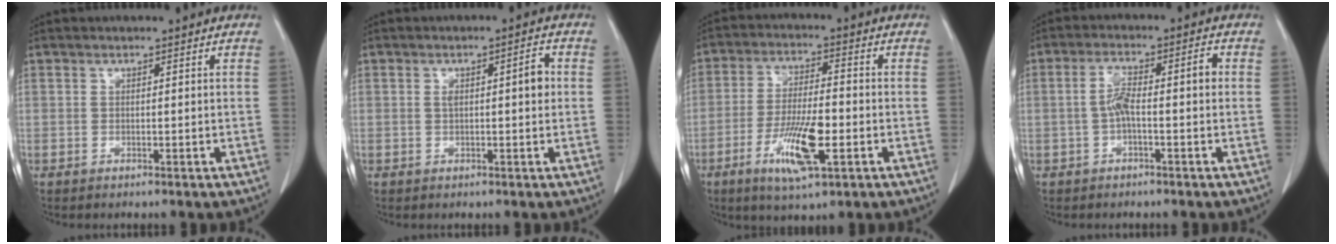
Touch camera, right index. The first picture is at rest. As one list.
[{"total": 4.0, "force": [0.6, 1.0, 3.8], "torque": [-0.061, 0.015, 0.009]}, {"total": 10.1, "force": [-3.7, 2.0, 9.2], "torque": [-0.176, -0.010, -0.064]}, {"total": 5.8, "force": [-0.4, 1.2, 5.6], "torque": [-0.108, 0.027, -0.007]}]